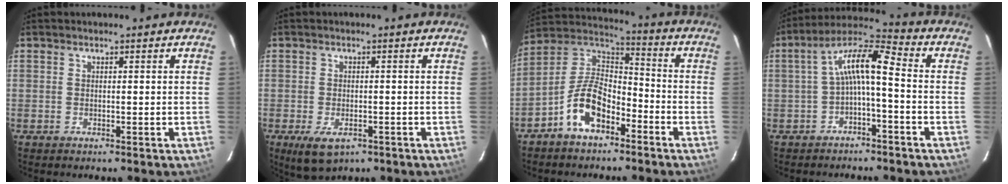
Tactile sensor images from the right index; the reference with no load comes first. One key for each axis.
{"total": 6.0, "fx": -3.2, "fy": 3.2, "fz": 4.0, "tx": -0.085, "ty": -0.023, "tz": -0.048}
{"total": 11.5, "fx": -6.4, "fy": 6.1, "fz": 7.4, "tx": -0.159, "ty": 0.025, "tz": -0.121}
{"total": 8.3, "fx": -1.6, "fy": 2.0, "fz": 7.9, "tx": -0.167, "ty": 0.024, "tz": -0.031}